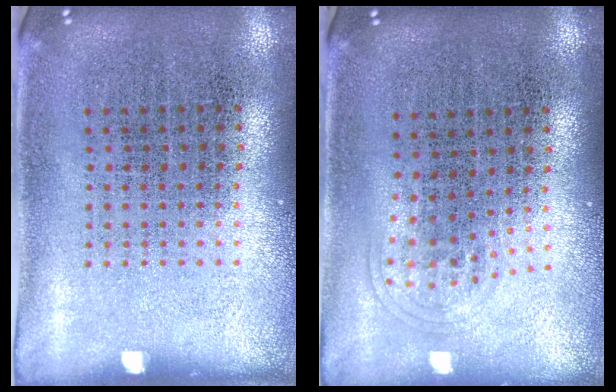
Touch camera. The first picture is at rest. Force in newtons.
{"total": 1.0, "press": 0.7, "slide": 0.8}